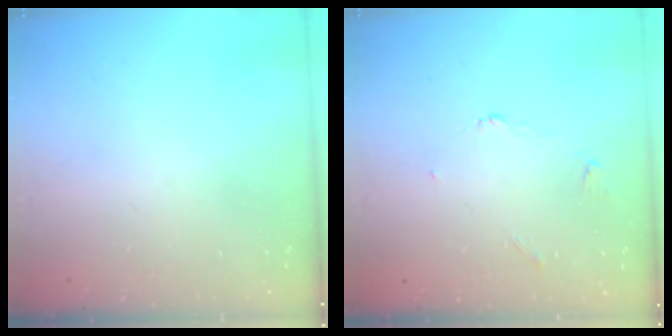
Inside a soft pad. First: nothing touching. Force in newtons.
{"total": 2.7, "press": 2.7, "slide": 0.3}